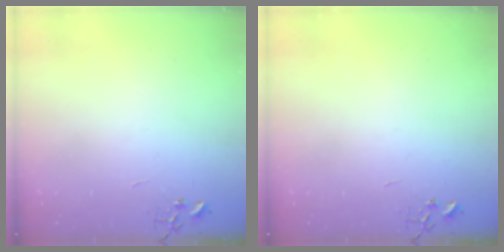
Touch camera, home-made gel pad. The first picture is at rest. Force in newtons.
{"total": 0.0}